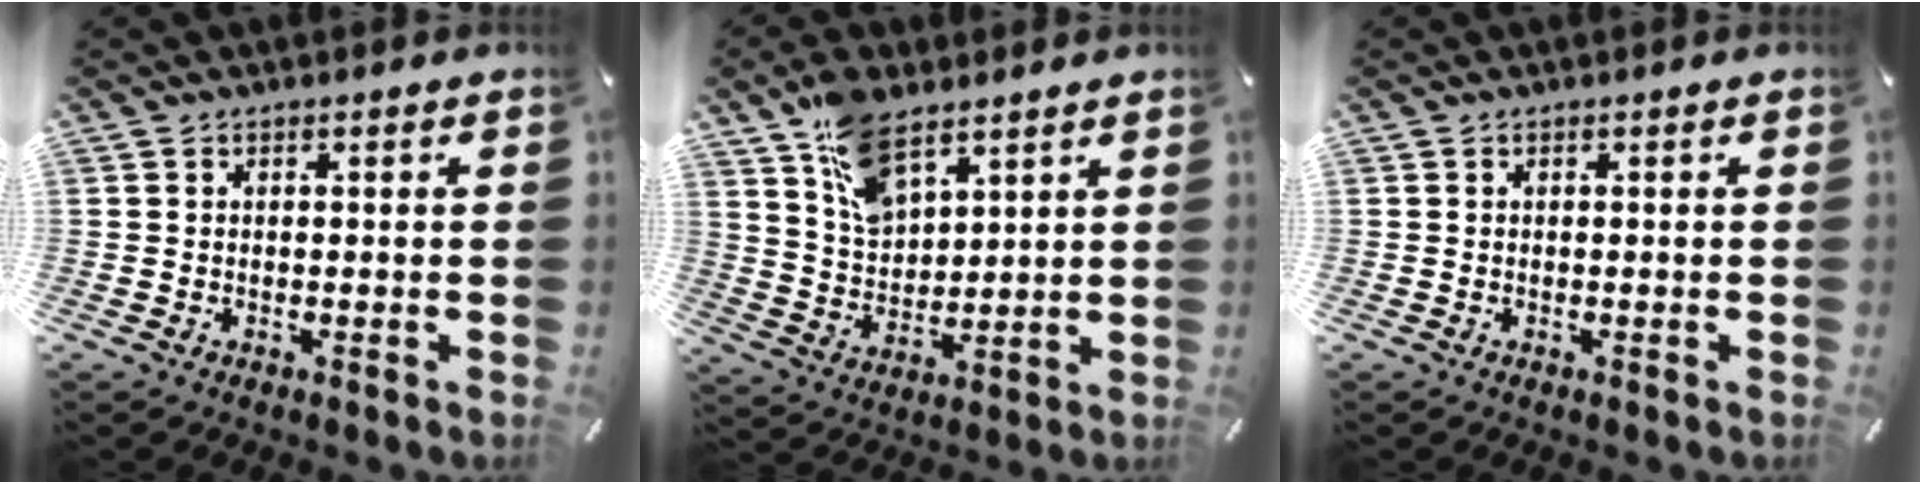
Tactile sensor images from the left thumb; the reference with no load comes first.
{"total": 10.6, "force": [7.3, 5.5, 5.5], "torque": [-0.112, -0.025, 0.138]}
{"total": 0.0}